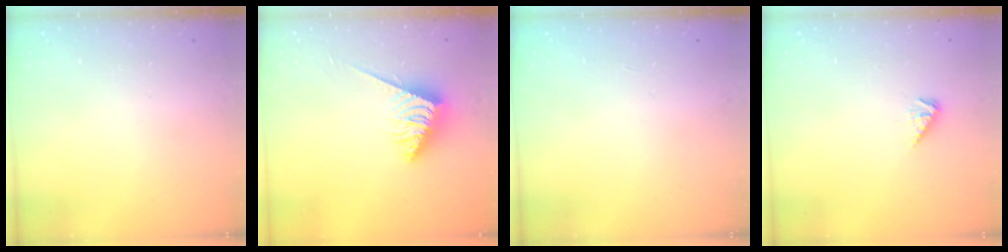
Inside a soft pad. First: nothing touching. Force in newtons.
{"total": 4.5, "press": 4.5, "slide": 0.2}
{"total": 0.0}
{"total": 3.8, "press": 3.7, "slide": 0.7}